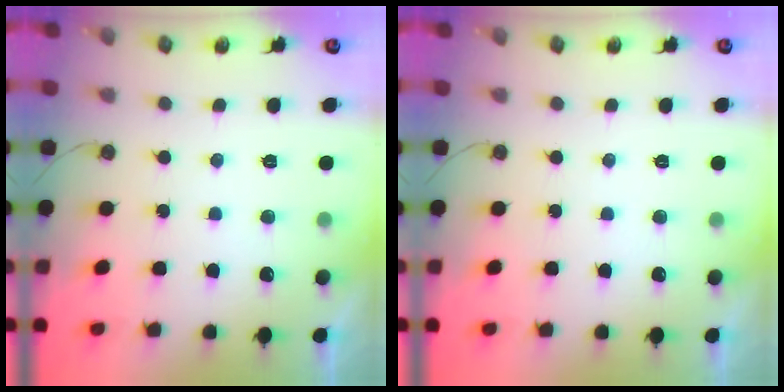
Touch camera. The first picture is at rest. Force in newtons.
{"total": 0.0}